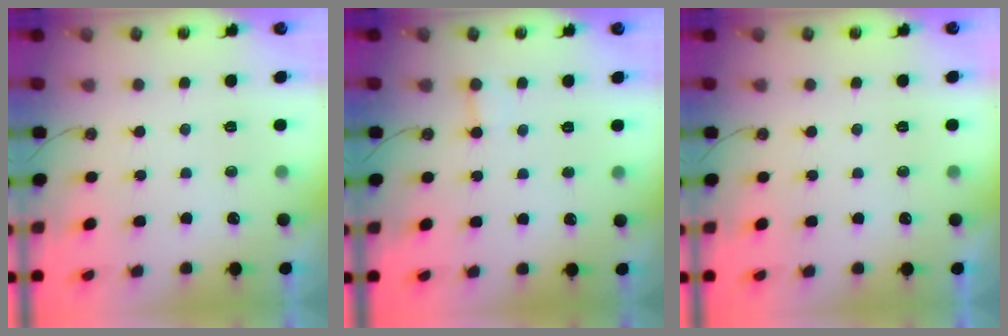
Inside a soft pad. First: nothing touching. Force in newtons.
{"total": 2.1, "press": 2.1, "slide": 0.2}
{"total": 0.0}